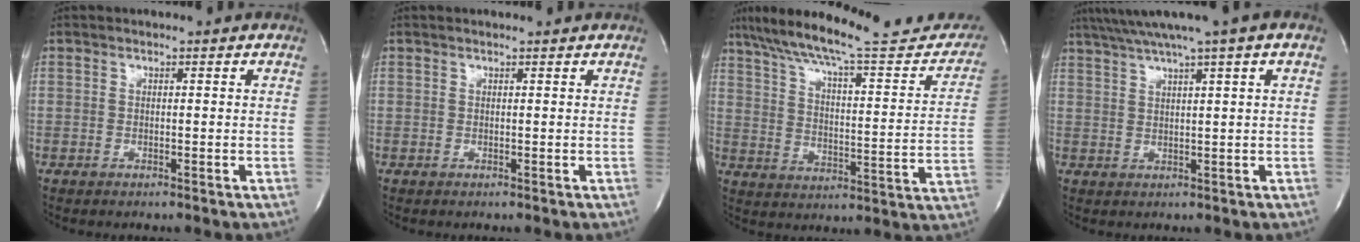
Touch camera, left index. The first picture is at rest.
{"total": 0.8, "force": [0.8, -0.1, 0.2], "torque": [-0.009, 0.004, 0.013]}
{"total": 26.4, "force": [22.5, 4.6, 13.1], "torque": [-0.204, -0.013, 0.301]}
{"total": 8.9, "force": [6.1, -1.1, 6.3], "torque": [-0.109, 0.033, 0.092]}